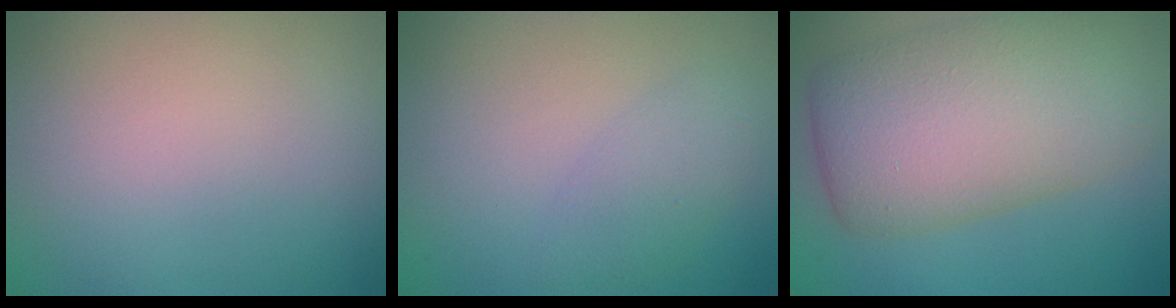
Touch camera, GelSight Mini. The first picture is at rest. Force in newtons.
{"total": 2.1, "press": 2.1, "slide": 0.1}
{"total": 9.6, "press": 9.6, "slide": 0.6}